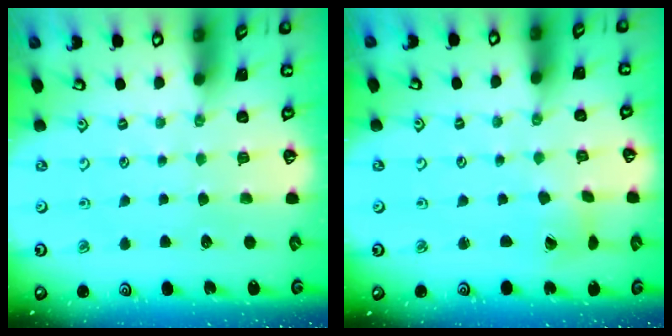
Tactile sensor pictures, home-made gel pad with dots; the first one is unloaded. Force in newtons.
{"total": 1.8, "press": 1.8, "slide": 0.2}